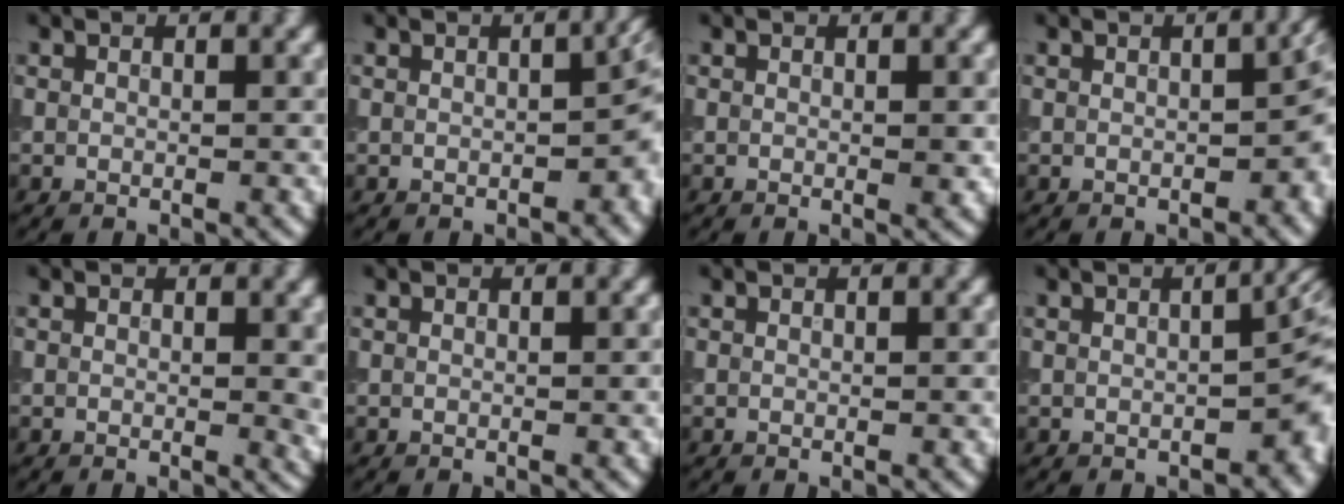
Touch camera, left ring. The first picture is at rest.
{"total": 4.2, "force": [-0.5, 2.2, 3.5], "torque": [-0.031, -0.001, -0.004]}
{"total": 0.8, "force": [0.0, 0.1, 0.8], "torque": [-0.009, -0.003, -0.001]}
{"total": 3.7, "force": [-0.4, 1.9, 3.2], "torque": [-0.028, 0.001, -0.003]}
{"total": 1.5, "force": [0.3, 0.5, 1.4], "torque": [-0.011, -0.005, 0.004]}
{"total": 0.0}
{"total": 0.0}
{"total": 4.9, "force": [-0.9, 2.2, 4.3], "torque": [-0.043, -0.006, -0.007]}